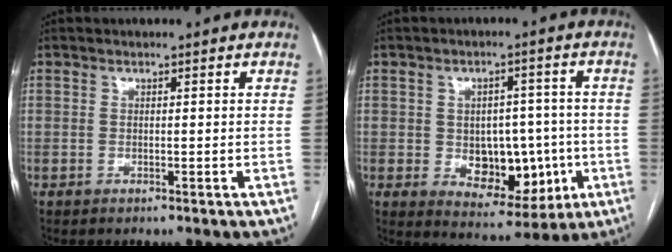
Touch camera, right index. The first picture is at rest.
{"total": 10.2, "force": [-1.5, 6.7, 7.6], "torque": [-0.097, 0.012, -0.005]}